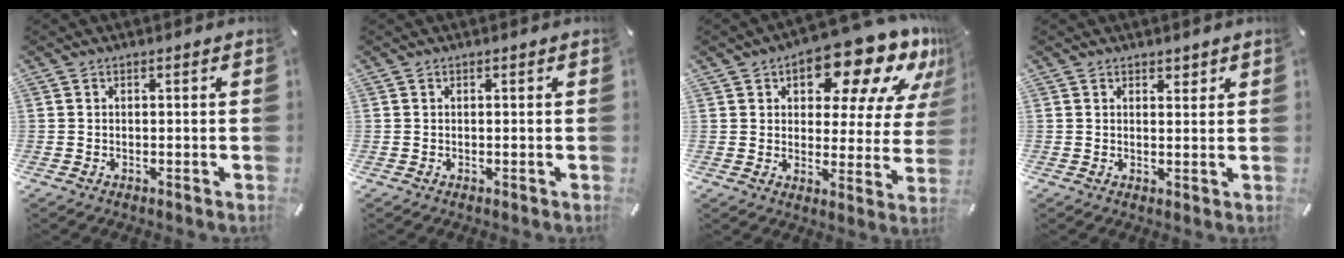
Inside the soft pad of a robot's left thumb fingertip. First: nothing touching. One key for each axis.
{"total": 0.0}
{"total": 18.6, "fx": 12.9, "fy": 8.1, "fz": 10.6, "tx": -0.143, "ty": -0.093, "tz": 0.212}
{"total": 1.9, "fx": 1.4, "fy": 1.3, "fz": 0.2, "tx": 0.011, "ty": -0.006, "tz": 0.023}